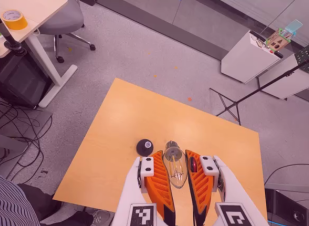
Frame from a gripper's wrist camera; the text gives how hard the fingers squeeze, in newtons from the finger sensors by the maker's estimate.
{"total": 22.4, "left": 27.1, "right": 17.8}